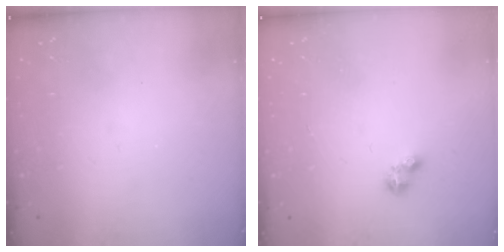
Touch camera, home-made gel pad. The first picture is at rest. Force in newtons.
{"total": 2.8, "press": 2.8, "slide": 0.4}